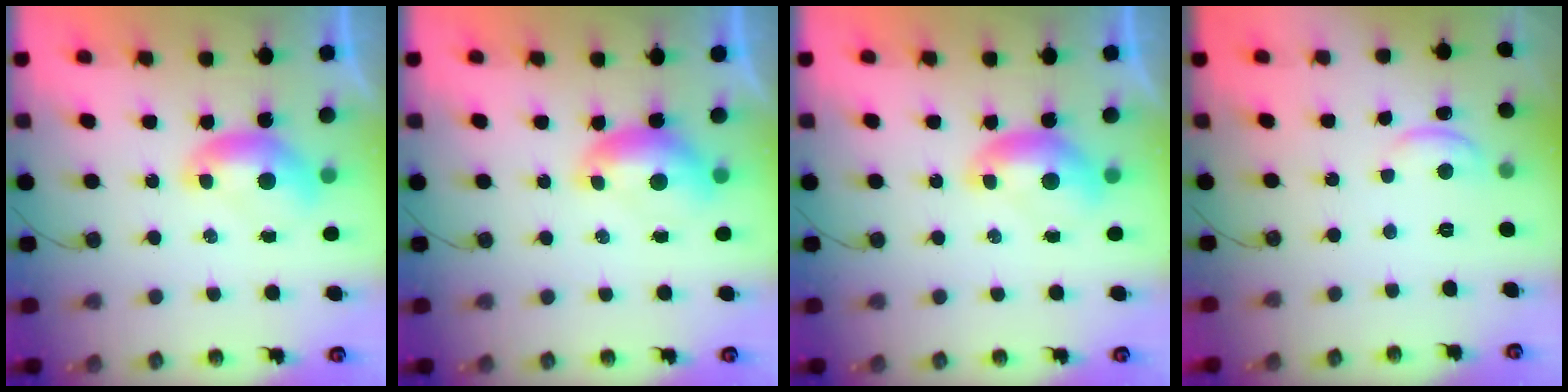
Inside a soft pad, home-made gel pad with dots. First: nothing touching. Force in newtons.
{"total": 0.6, "press": 0.4, "slide": 0.4}
{"total": 0.0}
{"total": 1.0, "press": 0.9, "slide": 0.5}